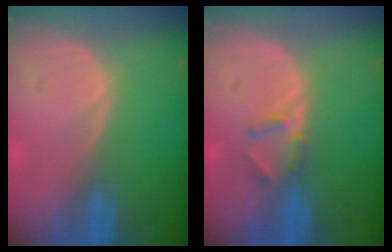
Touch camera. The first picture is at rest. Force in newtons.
{"total": 2.3, "press": 2.1, "slide": 0.9}